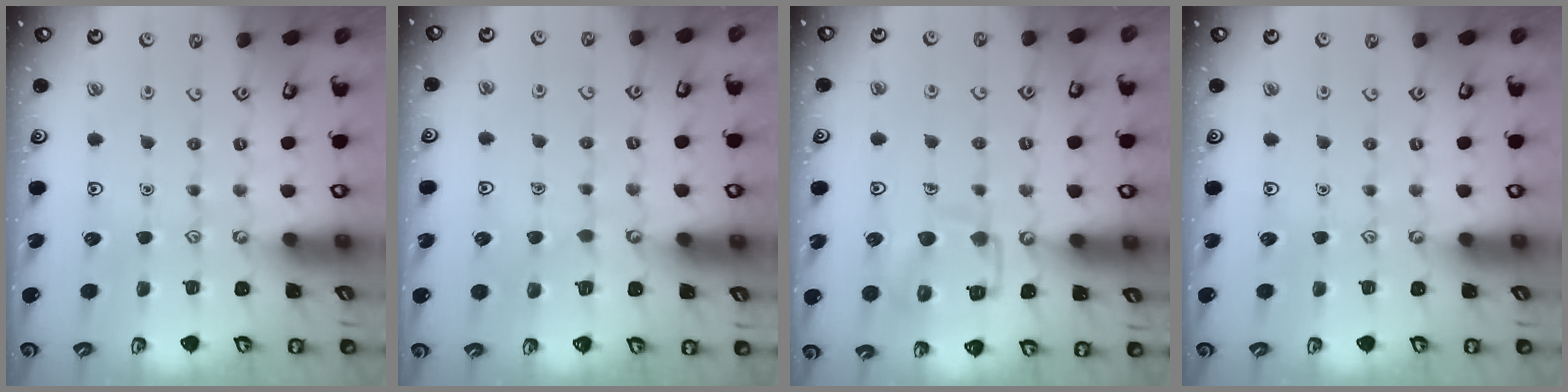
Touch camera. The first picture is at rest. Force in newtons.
{"total": 2.6, "press": 2.6, "slide": 0.2}
{"total": 13.7, "press": 13.6, "slide": 1.3}
{"total": 0.0}